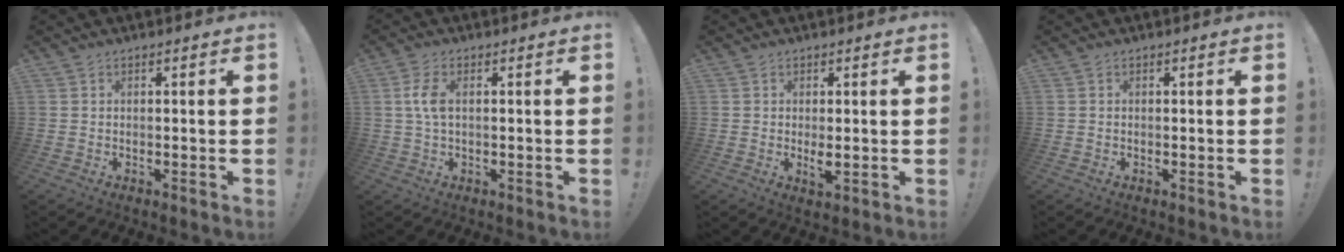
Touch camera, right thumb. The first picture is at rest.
{"total": 5.5, "force": [0.6, 3.0, 4.7], "torque": [-0.095, 0.004, 0.008]}
{"total": 2.8, "force": [0.4, 1.6, 2.3], "torque": [-0.023, -0.005, 0.007]}
{"total": 0.0}